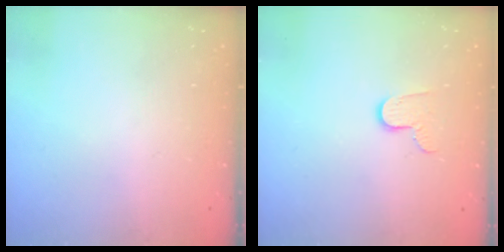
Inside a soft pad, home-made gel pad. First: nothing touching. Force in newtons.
{"total": 6.4, "press": 6.4, "slide": 0.5}